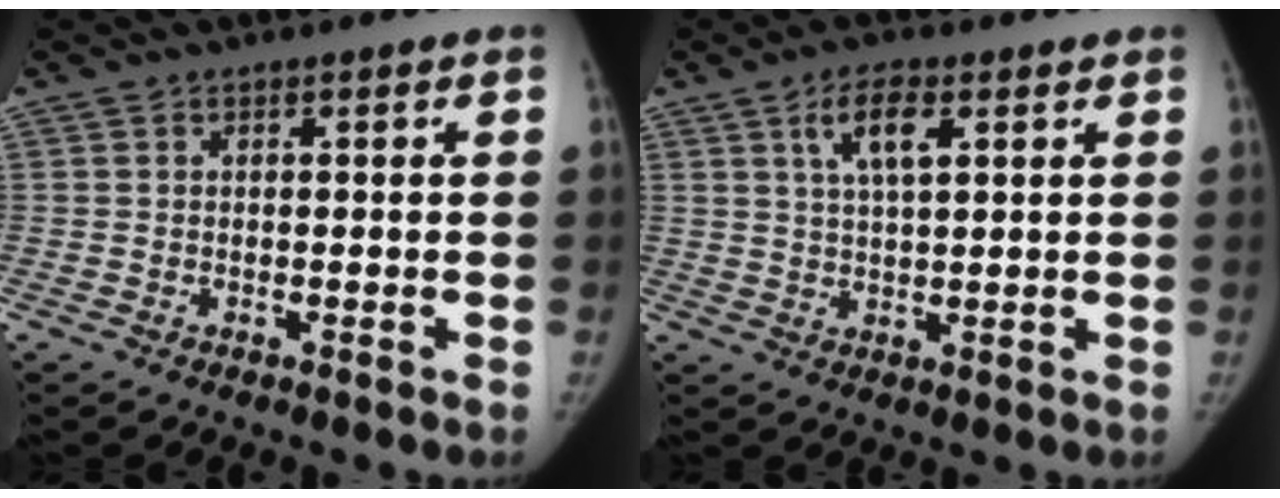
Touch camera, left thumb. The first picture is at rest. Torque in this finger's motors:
{"motor_torque": [0.51, 0.53, -0.25, -0.18, 0.23]}